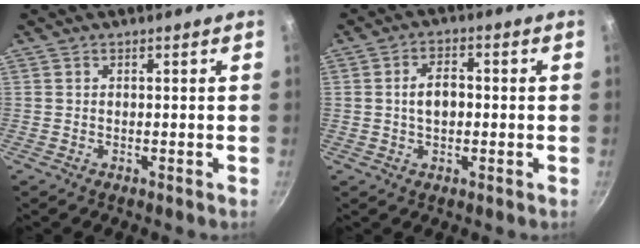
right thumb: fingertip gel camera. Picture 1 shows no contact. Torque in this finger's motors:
{"motor_torque": [-0.05, -0.01, 0.60, -0.09, 0.12]}